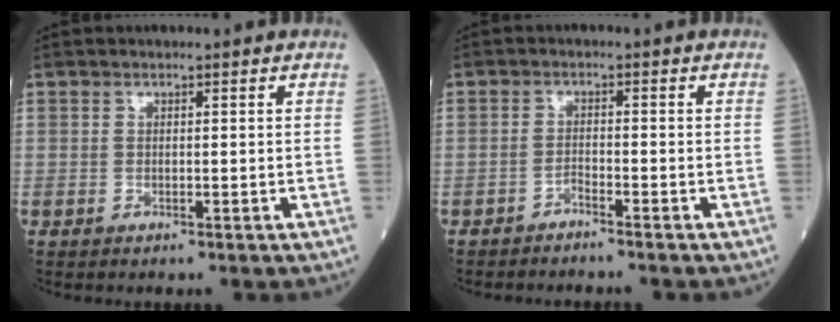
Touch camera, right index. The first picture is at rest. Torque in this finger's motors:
{"motor_torque": [0.10, 0.00, 0.01, -0.01]}